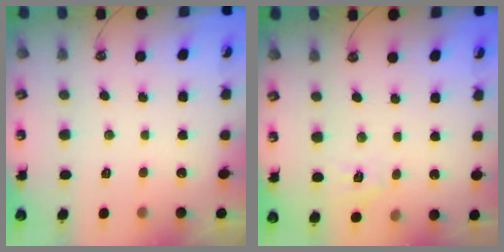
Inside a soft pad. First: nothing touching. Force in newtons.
{"total": 5.3, "press": 5.2, "slide": 0.6}